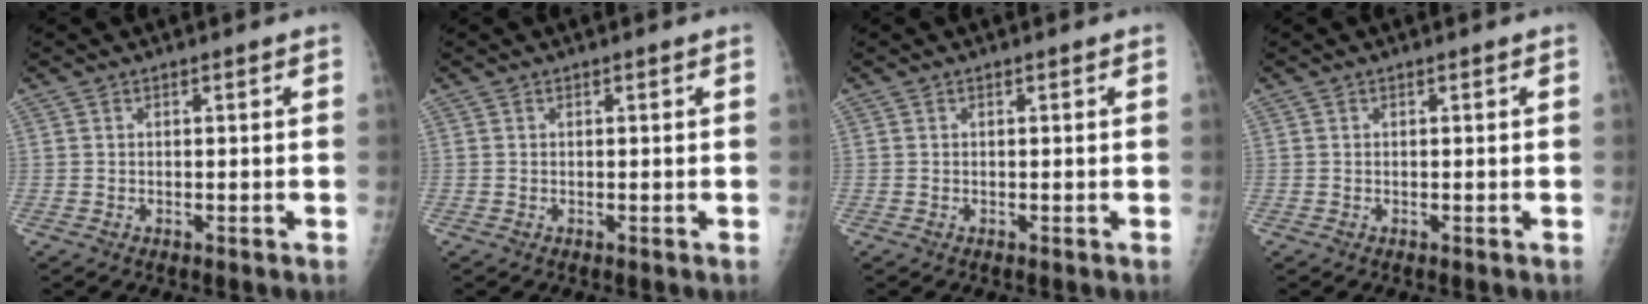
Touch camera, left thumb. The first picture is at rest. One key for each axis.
{"total": 0.0}
{"total": 0.0}
{"total": 0.0}